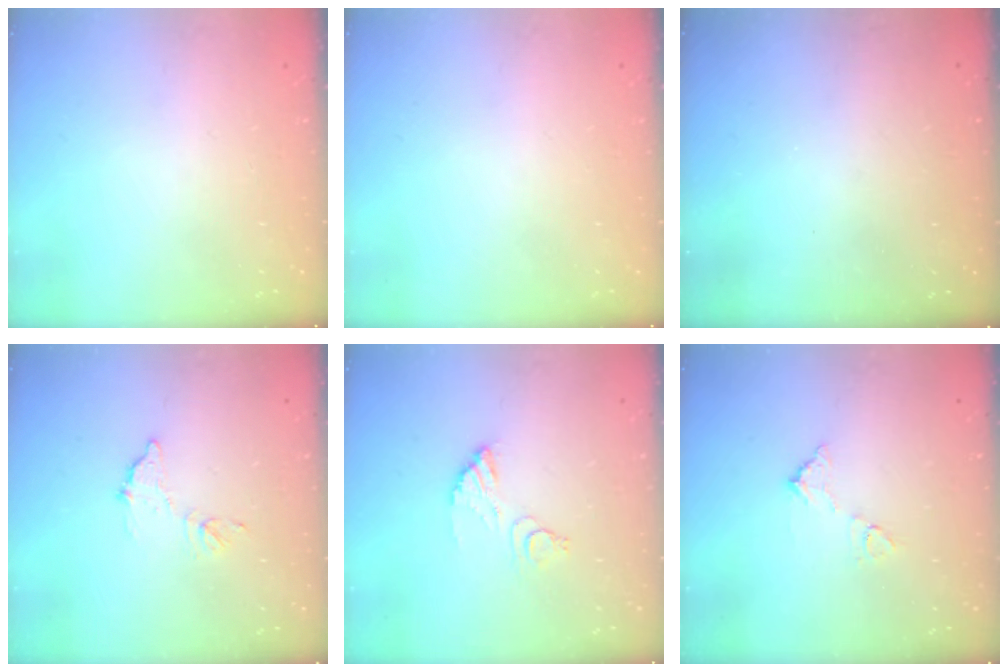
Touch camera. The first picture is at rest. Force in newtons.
{"total": 0.0}
{"total": 3.3, "press": 3.3, "slide": 0.2}
{"total": 8.4, "press": 8.4, "slide": 0.4}
{"total": 8.1, "press": 8.0, "slide": 0.7}
{"total": 6.3, "press": 6.3, "slide": 0.3}